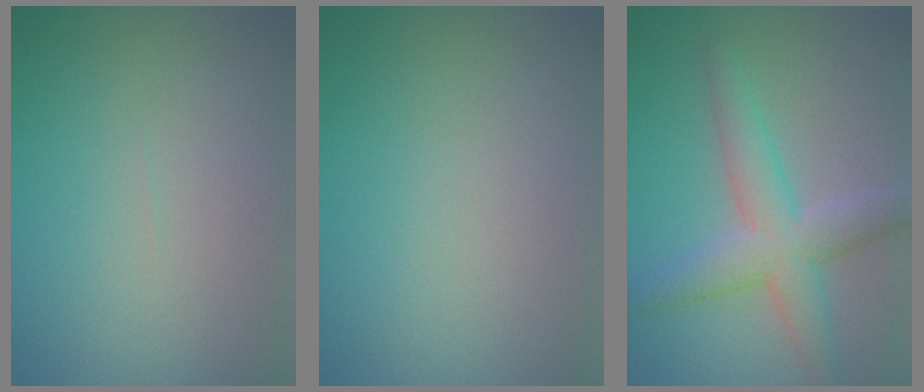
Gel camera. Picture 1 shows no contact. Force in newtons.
{"total": 0.0}
{"total": 5.4, "press": 5.4, "slide": 0.2}